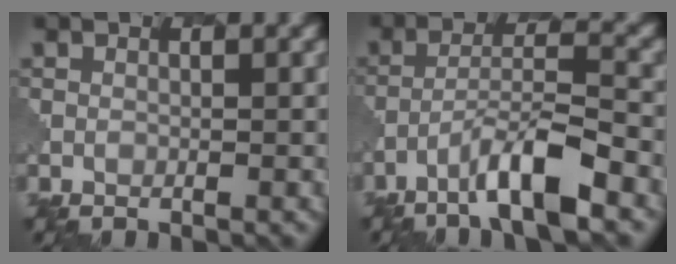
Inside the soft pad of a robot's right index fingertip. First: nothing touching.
{"total": 6.2, "force": [-3.8, 1.1, 4.7], "torque": [-0.081, 0.009, -0.068]}